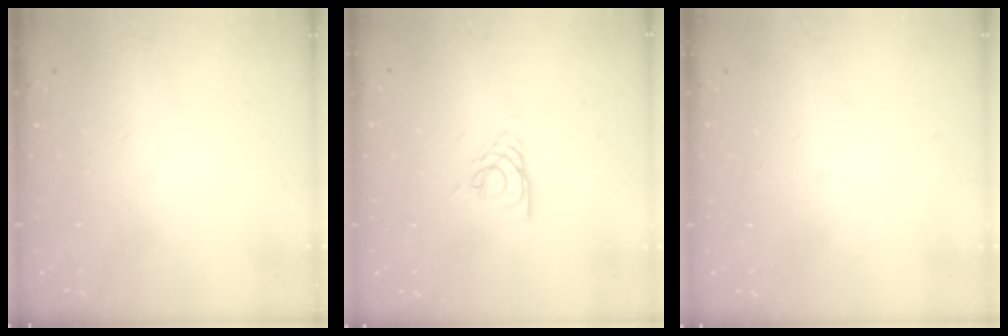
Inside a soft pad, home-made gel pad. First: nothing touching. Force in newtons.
{"total": 3.7, "press": 3.6, "slide": 0.6}
{"total": 0.9, "press": 0.8, "slide": 0.4}